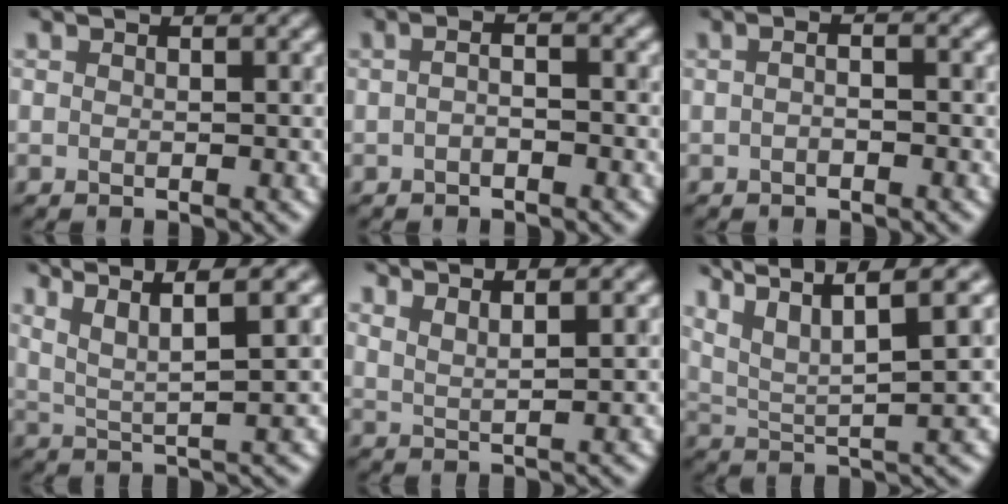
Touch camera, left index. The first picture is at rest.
{"total": 1.1, "force": [-0.7, 0.2, 0.8], "torque": [-0.018, 0.000, -0.010]}
{"total": 0.9, "force": [-0.4, 0.3, 0.8], "torque": [-0.006, -0.004, -0.012]}
{"total": 5.9, "force": [3.5, 0.7, 4.8], "torque": [-0.089, 0.021, 0.077]}
{"total": 3.5, "force": [3.0, 0.6, 1.8], "torque": [-0.015, 0.018, 0.033]}
{"total": 9.1, "force": [5.7, 2.0, 6.8], "torque": [-0.131, 0.025, 0.108]}